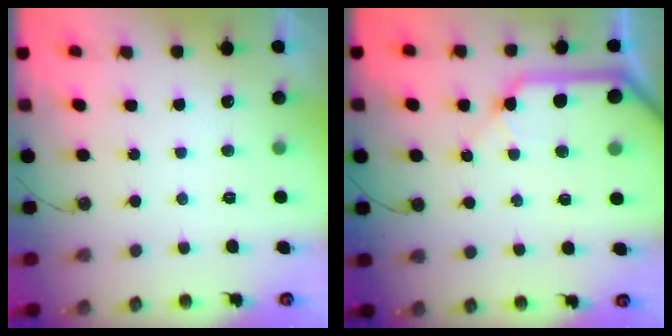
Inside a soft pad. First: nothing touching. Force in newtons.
{"total": 12.5, "press": 12.3, "slide": 1.8}